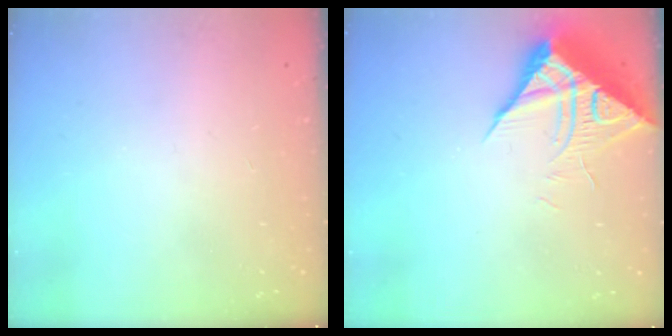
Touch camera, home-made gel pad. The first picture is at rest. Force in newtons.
{"total": 10.0, "press": 10.0, "slide": 0.6}